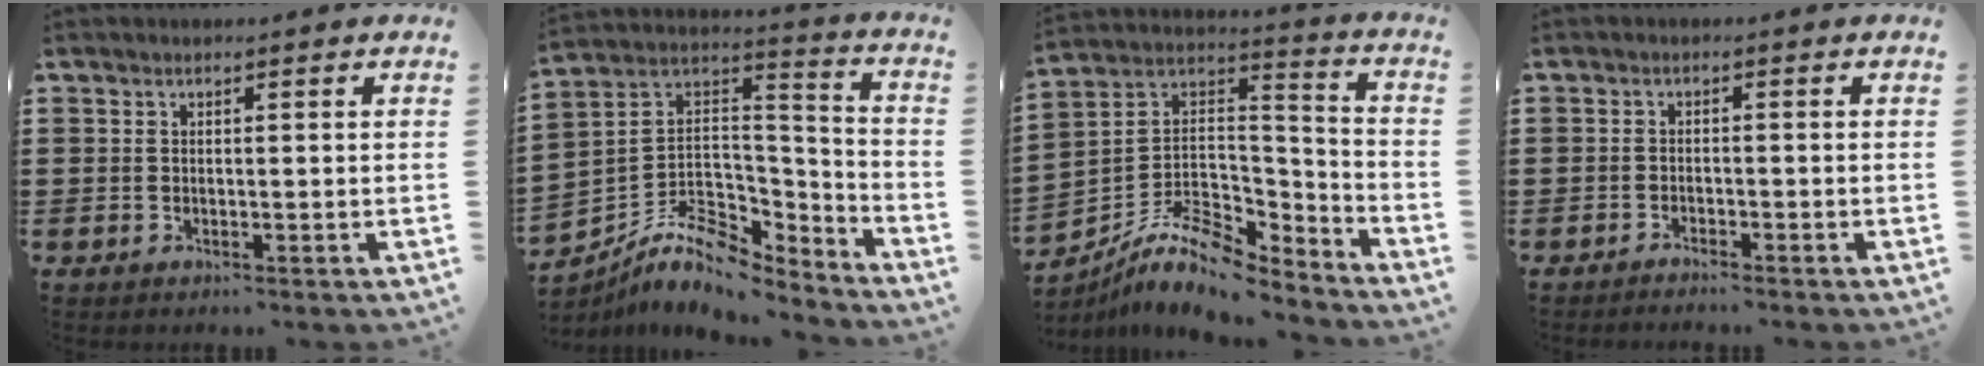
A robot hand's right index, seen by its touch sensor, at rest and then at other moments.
{"total": 9.6, "force": [-7.3, 4.5, 4.3], "torque": [-0.090, 0.010, -0.137]}
{"total": 10.8, "force": [-8.3, 4.0, 5.7], "torque": [-0.122, 0.012, -0.162]}
{"total": 1.4, "force": [-1.4, -0.2, 0.1], "torque": [-0.004, 0.001, -0.029]}